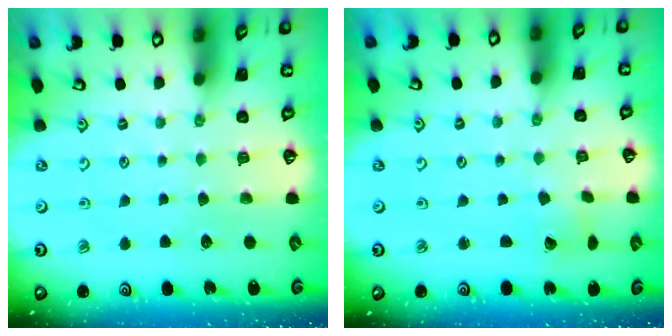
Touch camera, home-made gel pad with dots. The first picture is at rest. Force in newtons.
{"total": 3.5, "press": 3.5, "slide": 0.4}